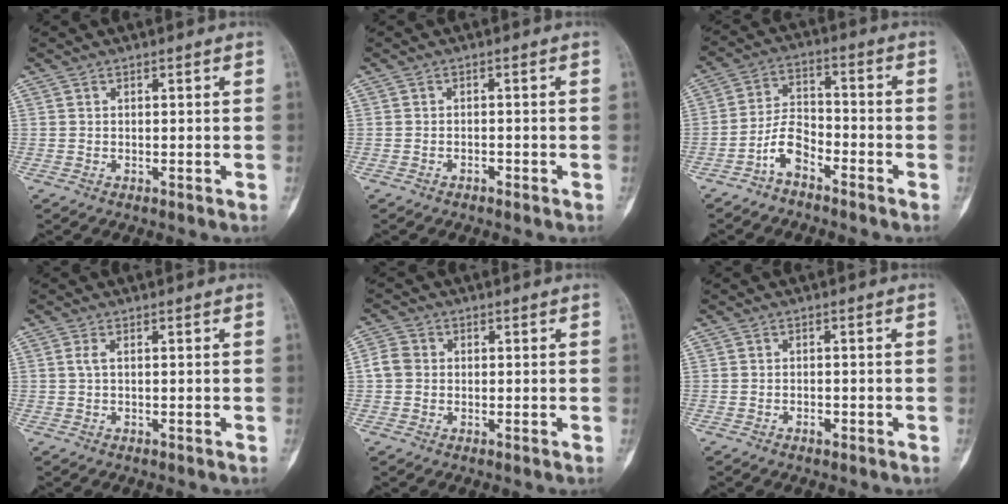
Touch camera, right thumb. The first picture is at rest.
{"total": 1.0, "force": [-0.8, 0.5, 0.4], "torque": [-0.008, 0.005, -0.013]}
{"total": 6.4, "force": [-4.3, 3.0, 3.7], "torque": [-0.068, 0.044, -0.091]}
{"total": 1.1, "force": [0.2, 0.3, 1.0], "torque": [-0.029, 0.004, 0.004]}
{"total": 3.4, "force": [-0.1, 3.0, 1.7], "torque": [-0.029, 0.009, -0.008]}
{"total": 1.2, "force": [-0.7, 0.7, 0.8], "torque": [-0.012, 0.005, -0.012]}